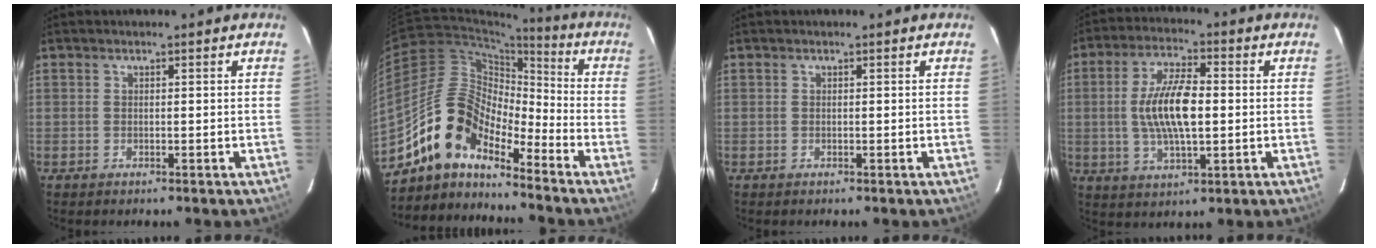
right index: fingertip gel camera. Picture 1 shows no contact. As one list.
[{"total": 12.7, "force": [-10.4, 4.7, 5.4], "torque": [-0.097, 0.024, -0.207]}, {"total": 0.0}, {"total": 11.4, "force": [0.0, 4.0, 10.7], "torque": [-0.209, 0.006, 0.002]}]